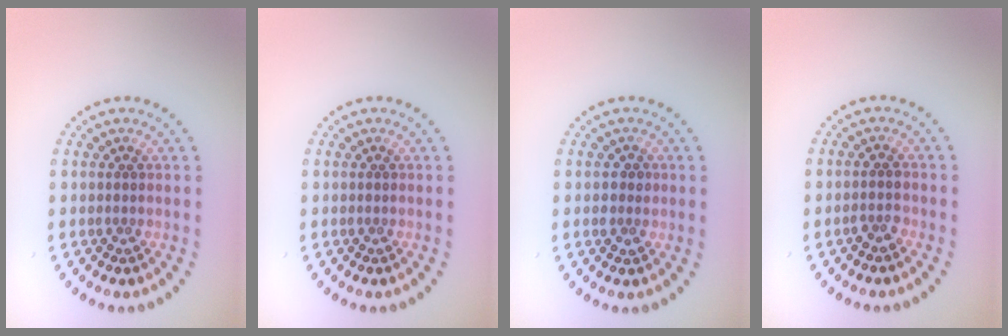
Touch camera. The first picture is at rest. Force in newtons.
{"total": 0.0}
{"total": 1.4, "press": 1.4, "slide": 0.3}
{"total": 1.1, "press": 1.1, "slide": 0.4}